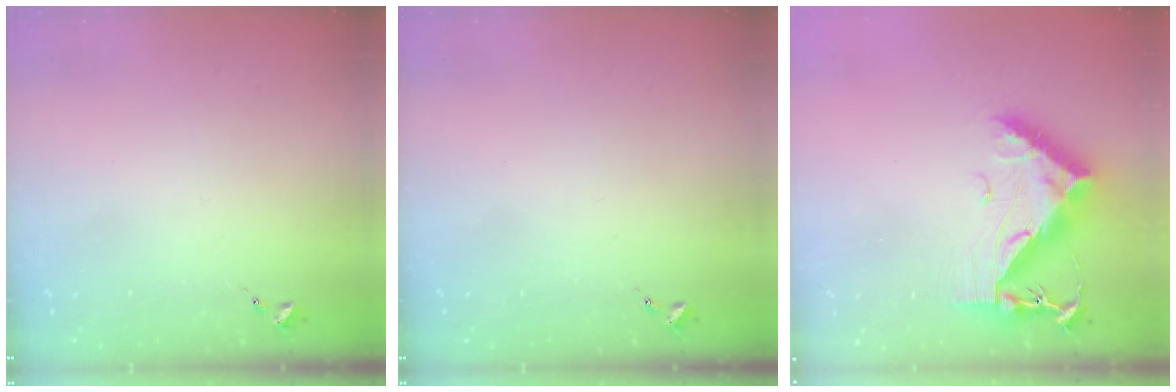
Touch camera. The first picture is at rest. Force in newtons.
{"total": 0.0}
{"total": 13.2, "press": 13.2, "slide": 1.2}